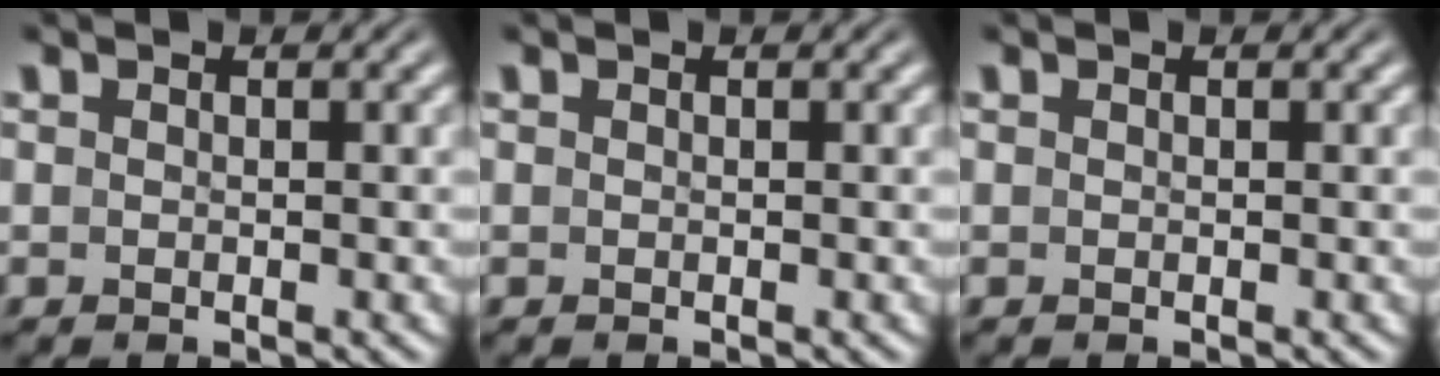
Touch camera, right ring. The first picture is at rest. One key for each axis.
{"total": 0.0}
{"total": 0.0}